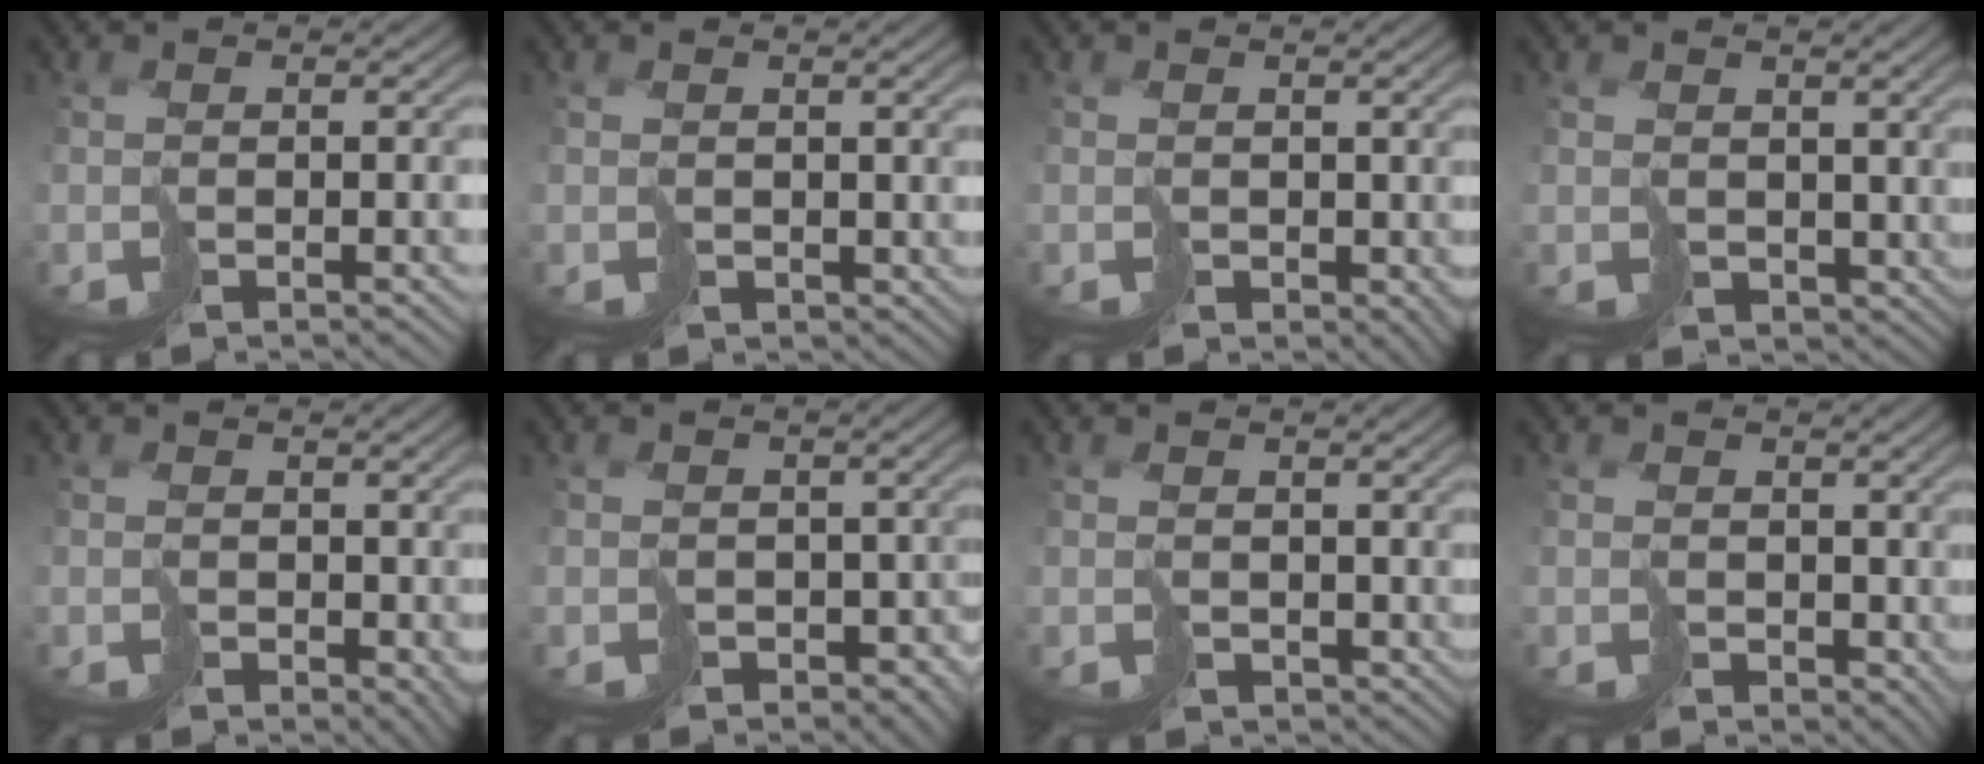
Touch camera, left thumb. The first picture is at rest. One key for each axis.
{"total": 1.3, "fx": 1.0, "fy": 0.9, "fz": 0.1, "tx": -0.009, "ty": -0.003, "tz": 0.022}
{"total": 2.0, "fx": 0.6, "fy": 1.7, "fz": 0.8, "tx": -0.018, "ty": -0.008, "tz": 0.017}
{"total": 3.3, "fx": 1.2, "fy": 2.7, "fz": 1.5, "tx": -0.046, "ty": -0.014, "tz": 0.023}
{"total": 2.6, "fx": 0.8, "fy": 2.2, "fz": 1.2, "tx": -0.025, "ty": -0.010, "tz": 0.021}
{"total": 4.7, "fx": -1.3, "fy": 4.2, "fz": 1.8, "tx": -0.019, "ty": -0.015, "tz": -0.011}
{"total": 2.1, "fx": 1.1, "fy": 1.7, "fz": 0.6, "tx": -0.023, "ty": -0.007, "tz": 0.026}
{"total": 2.7, "fx": 1.2, "fy": 2.2, "fz": 1.1, "tx": -0.029, "ty": -0.008, "tz": 0.029}